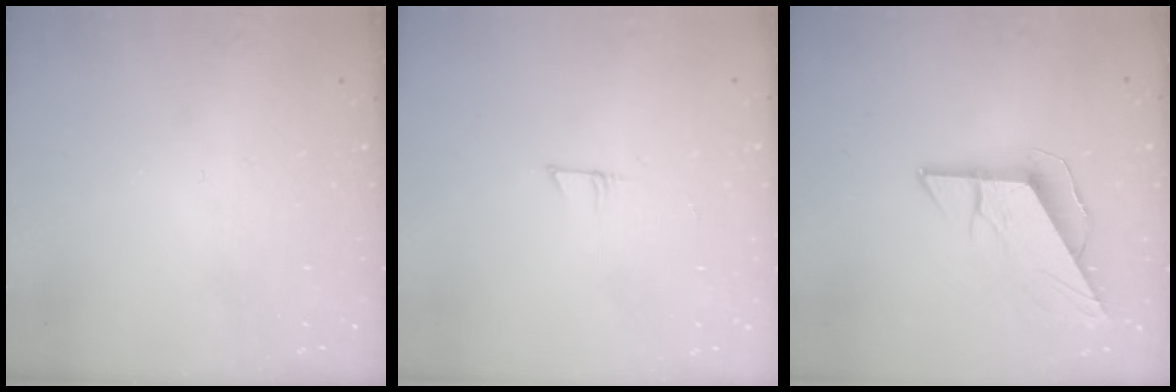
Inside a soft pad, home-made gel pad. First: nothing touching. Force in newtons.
{"total": 3.9, "press": 3.9, "slide": 0.3}
{"total": 11.1, "press": 11.0, "slide": 1.2}